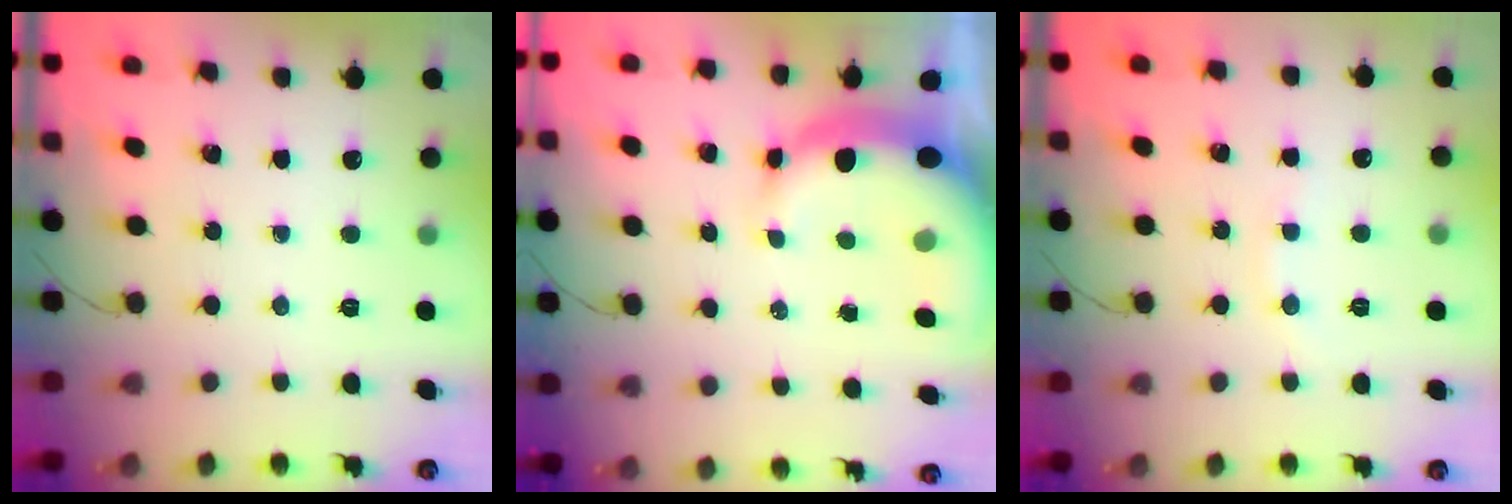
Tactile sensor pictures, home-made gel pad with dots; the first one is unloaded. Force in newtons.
{"total": 9.6, "press": 9.3, "slide": 2.2}
{"total": 3.6, "press": 3.4, "slide": 1.0}